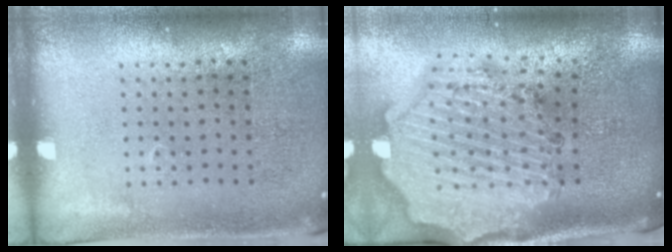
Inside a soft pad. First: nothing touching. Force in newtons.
{"total": 3.2, "press": 2.8, "slide": 1.6}